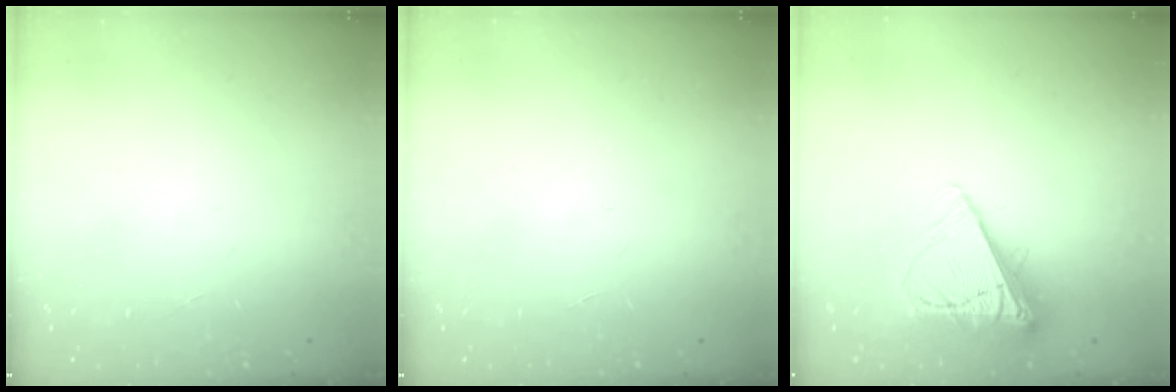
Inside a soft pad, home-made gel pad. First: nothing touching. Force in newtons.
{"total": 0.0}
{"total": 10.6, "press": 10.6, "slide": 1.4}